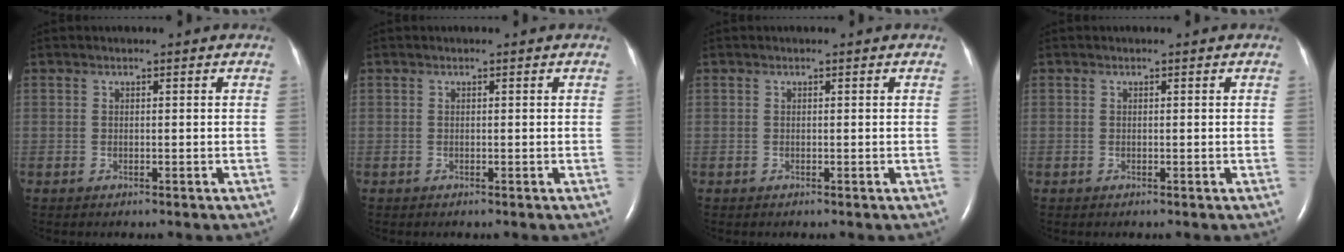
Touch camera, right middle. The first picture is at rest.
{"total": 0.0}
{"total": 0.0}
{"total": 0.0}